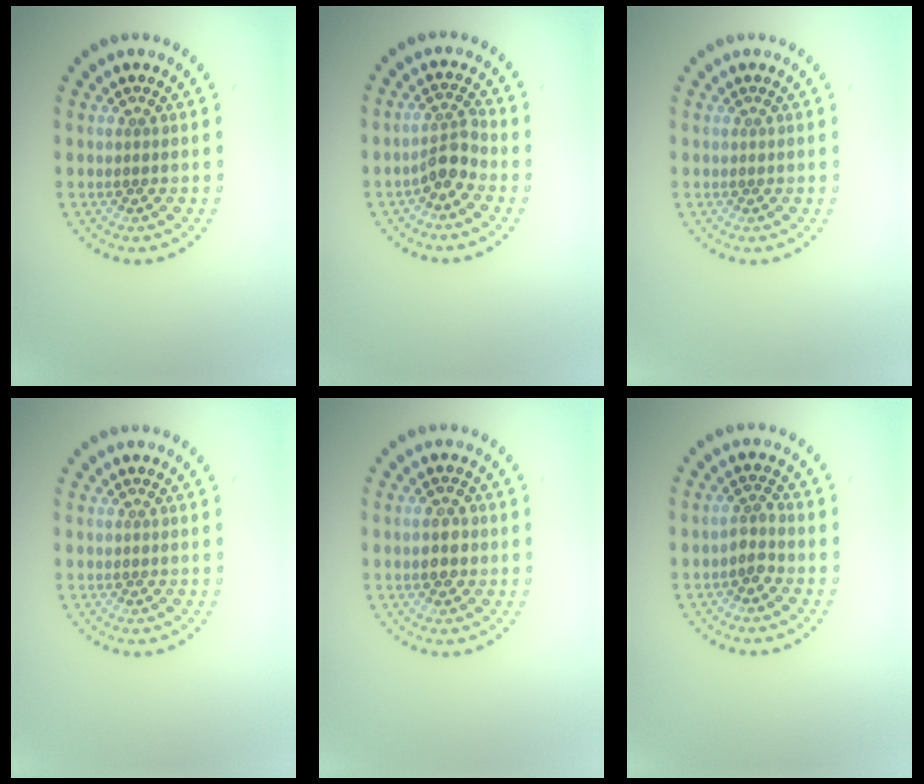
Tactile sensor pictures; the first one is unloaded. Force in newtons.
{"total": 2.4, "press": 1.9, "slide": 1.5}
{"total": 0.0}
{"total": 0.0}
{"total": 2.1, "press": 2.1, "slide": 0.2}
{"total": 1.7, "press": 1.3, "slide": 1.0}